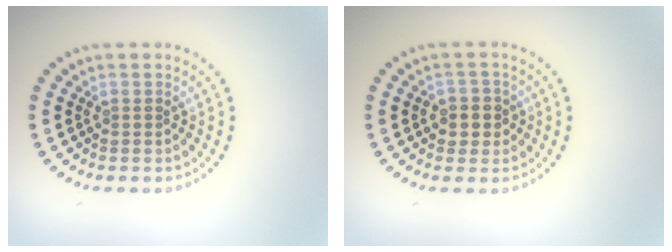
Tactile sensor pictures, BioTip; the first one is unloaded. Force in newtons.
{"total": 2.4, "press": 2.3, "slide": 0.9}